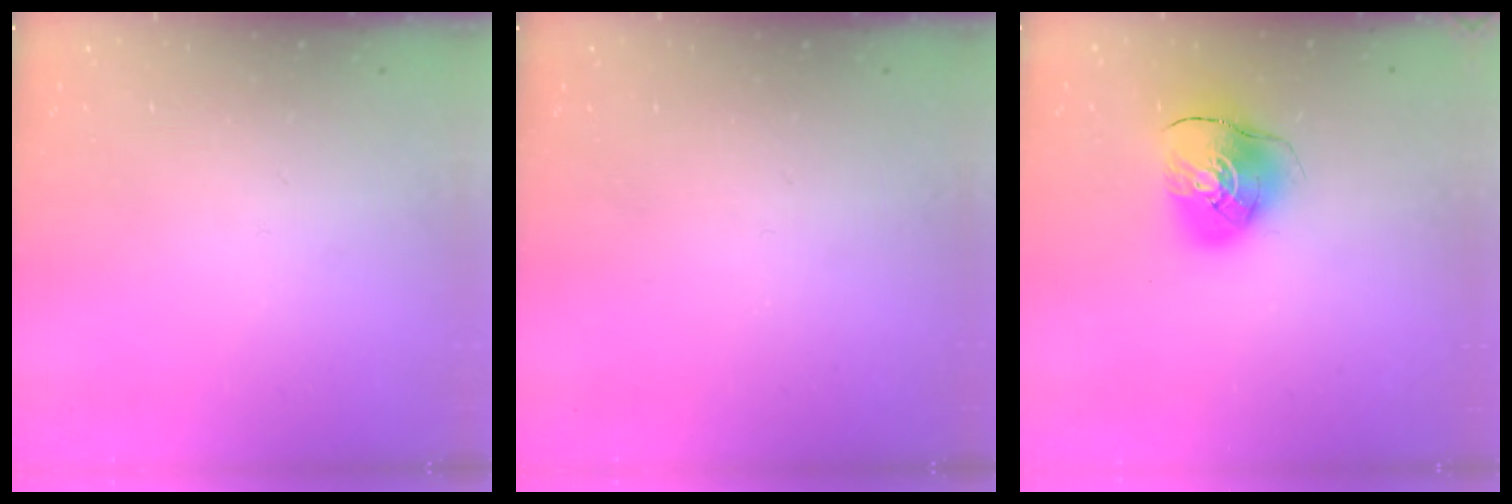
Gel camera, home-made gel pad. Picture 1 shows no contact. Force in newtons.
{"total": 0.0}
{"total": 9.8, "press": 9.7, "slide": 1.6}